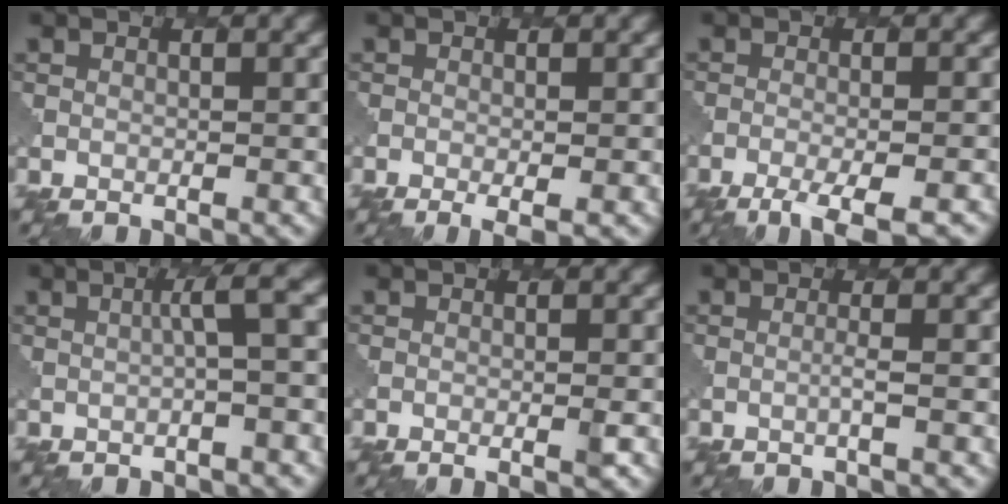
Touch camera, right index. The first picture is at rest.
{"total": 2.2, "force": [-0.7, 0.6, 2.0], "torque": [-0.028, -0.003, -0.010]}
{"total": 4.9, "force": [-3.2, 1.1, 3.6], "torque": [-0.055, -0.006, -0.052]}
{"total": 3.8, "force": [0.3, 0.7, 3.7], "torque": [-0.042, 0.015, -0.002]}
{"total": 1.2, "force": [-0.3, 0.2, 1.1], "torque": [-0.013, 0.001, -0.006]}
{"total": 0.7, "force": [0.0, 0.0, 0.7], "torque": [-0.009, 0.004, -0.008]}